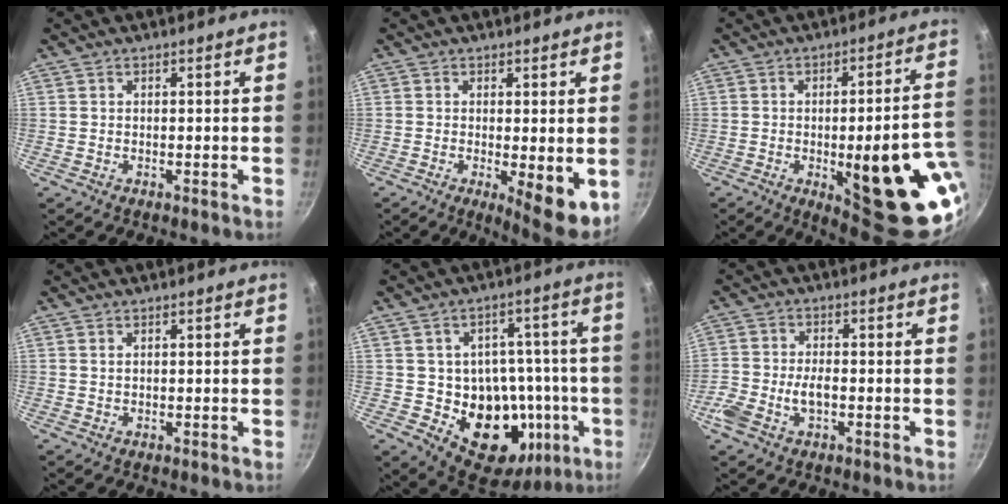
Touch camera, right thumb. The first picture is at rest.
{"total": 8.2, "force": [-1.2, 2.2, 7.8], "torque": [-0.097, -0.017, -0.009]}
{"total": 24.9, "force": [-5.6, 7.9, 22.9], "torque": [-0.240, 0.002, -0.057]}
{"total": 0.8, "force": [0.3, 0.5, 0.5], "torque": [-0.008, 0.002, 0.006]}
{"total": 21.1, "force": [-4.3, 15.5, 13.7], "torque": [-0.147, 0.023, -0.042]}
{"total": 6.7, "force": [-2.2, 3.7, 5.1], "torque": [-0.104, 0.019, -0.048]}